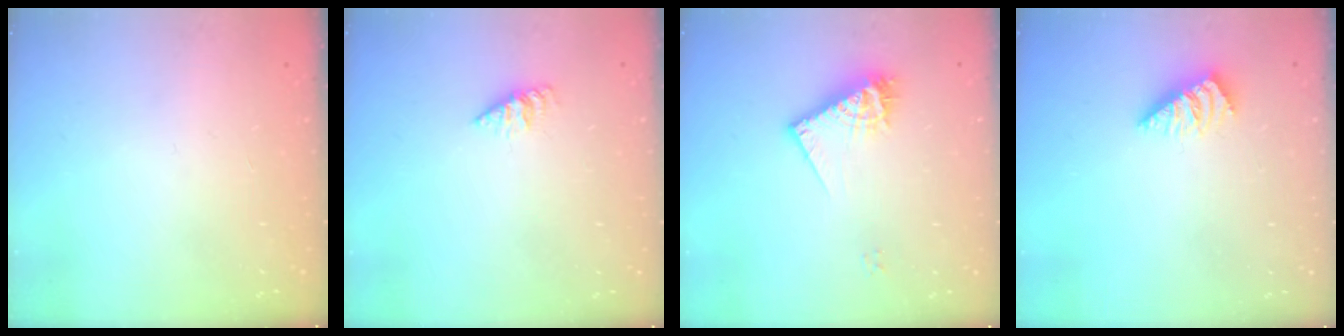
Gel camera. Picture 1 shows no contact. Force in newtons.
{"total": 1.6, "press": 1.6, "slide": 0.1}
{"total": 11.0, "press": 10.9, "slide": 0.9}
{"total": 1.3, "press": 1.2, "slide": 0.3}